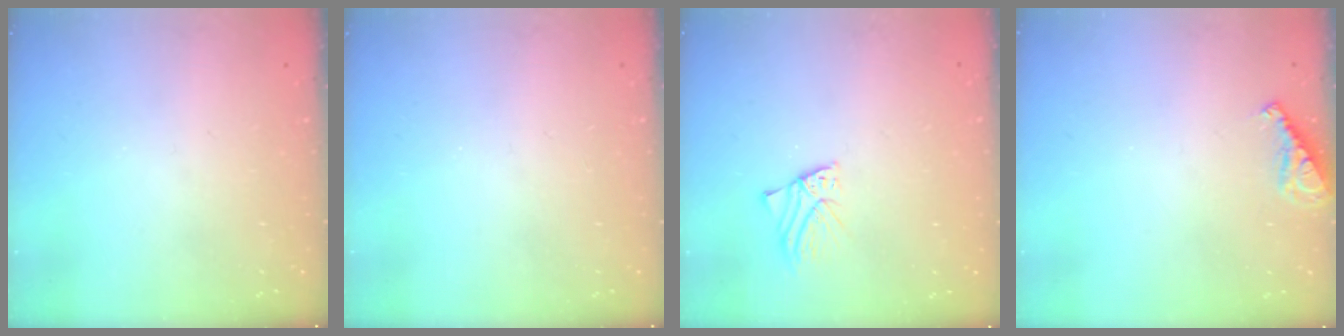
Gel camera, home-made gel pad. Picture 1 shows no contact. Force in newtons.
{"total": 0.0}
{"total": 2.1, "press": 2.1, "slide": 0.2}
{"total": 7.3, "press": 7.3, "slide": 0.7}